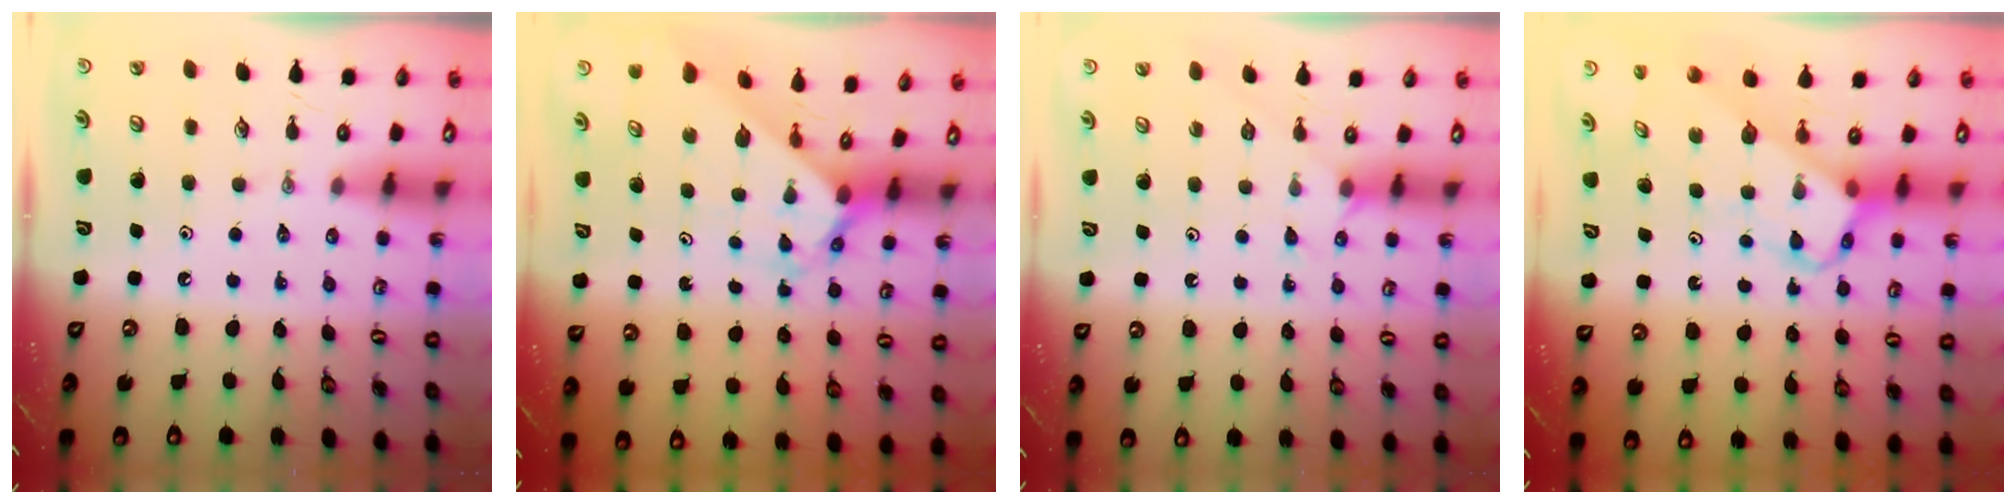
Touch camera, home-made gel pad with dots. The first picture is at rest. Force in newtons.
{"total": 2.3, "press": 2.3, "slide": 0.2}
{"total": 3.8, "press": 3.8, "slide": 0.4}
{"total": 3.8, "press": 3.8, "slide": 0.2}